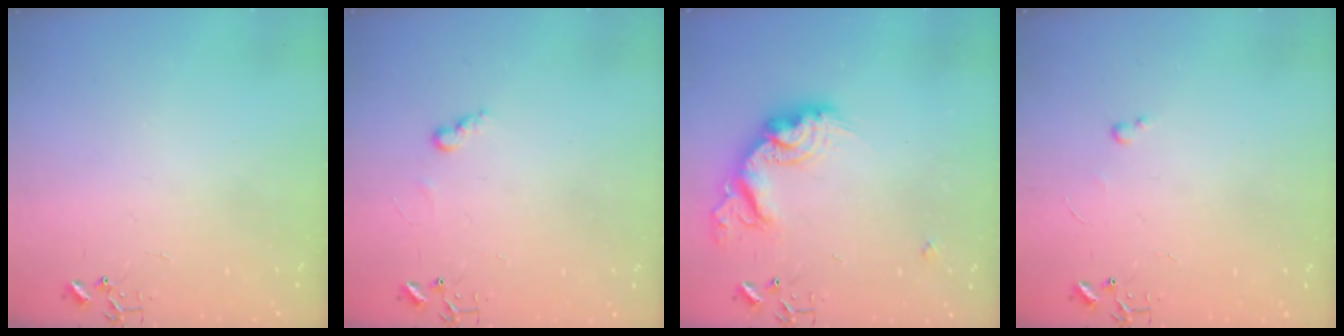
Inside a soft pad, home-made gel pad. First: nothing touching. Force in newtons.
{"total": 6.1, "press": 6.1, "slide": 0.3}
{"total": 17.9, "press": 17.8, "slide": 1.1}
{"total": 2.4, "press": 2.3, "slide": 0.4}